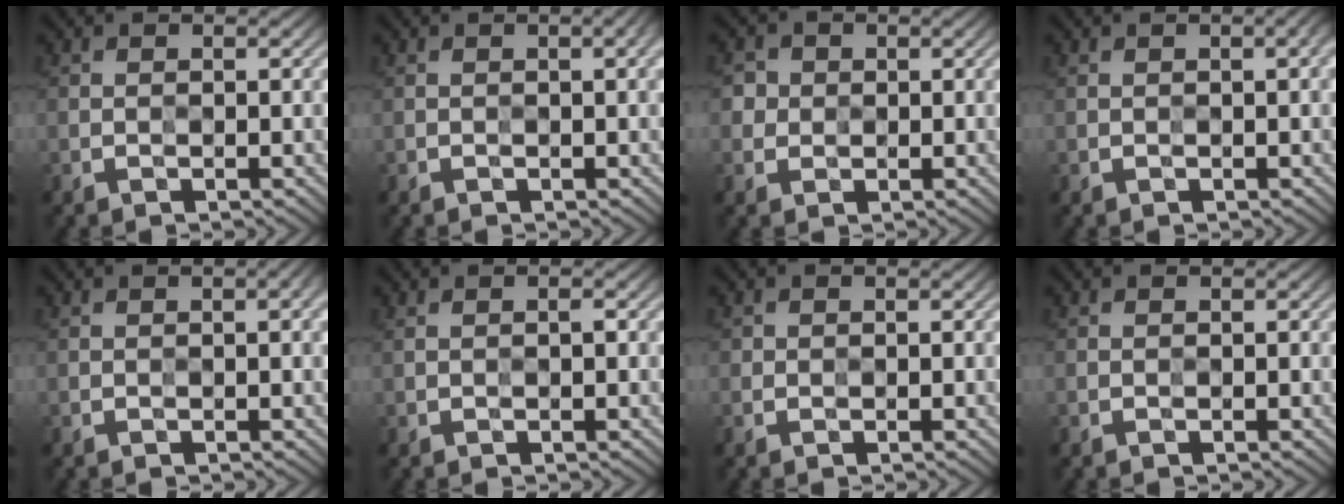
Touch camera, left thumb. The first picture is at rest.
{"total": 1.7, "force": [0.2, 0.3, 1.7], "torque": [-0.024, 0.003, 0.002]}
{"total": 2.6, "force": [0.7, 2.4, 0.4], "torque": [-0.013, -0.004, 0.006]}
{"total": 1.5, "force": [0.2, 0.3, 1.5], "torque": [-0.023, 0.005, 0.003]}
{"total": 1.6, "force": [0.2, 0.3, 1.5], "torque": [-0.024, 0.005, 0.003]}
{"total": 0.7, "force": [0.3, 0.1, 0.7], "torque": [-0.016, 0.003, 0.004]}
{"total": 0.6, "force": [0.2, 0.5, 0.0], "torque": [0.002, -0.006, 0.000]}
{"total": 0.0}